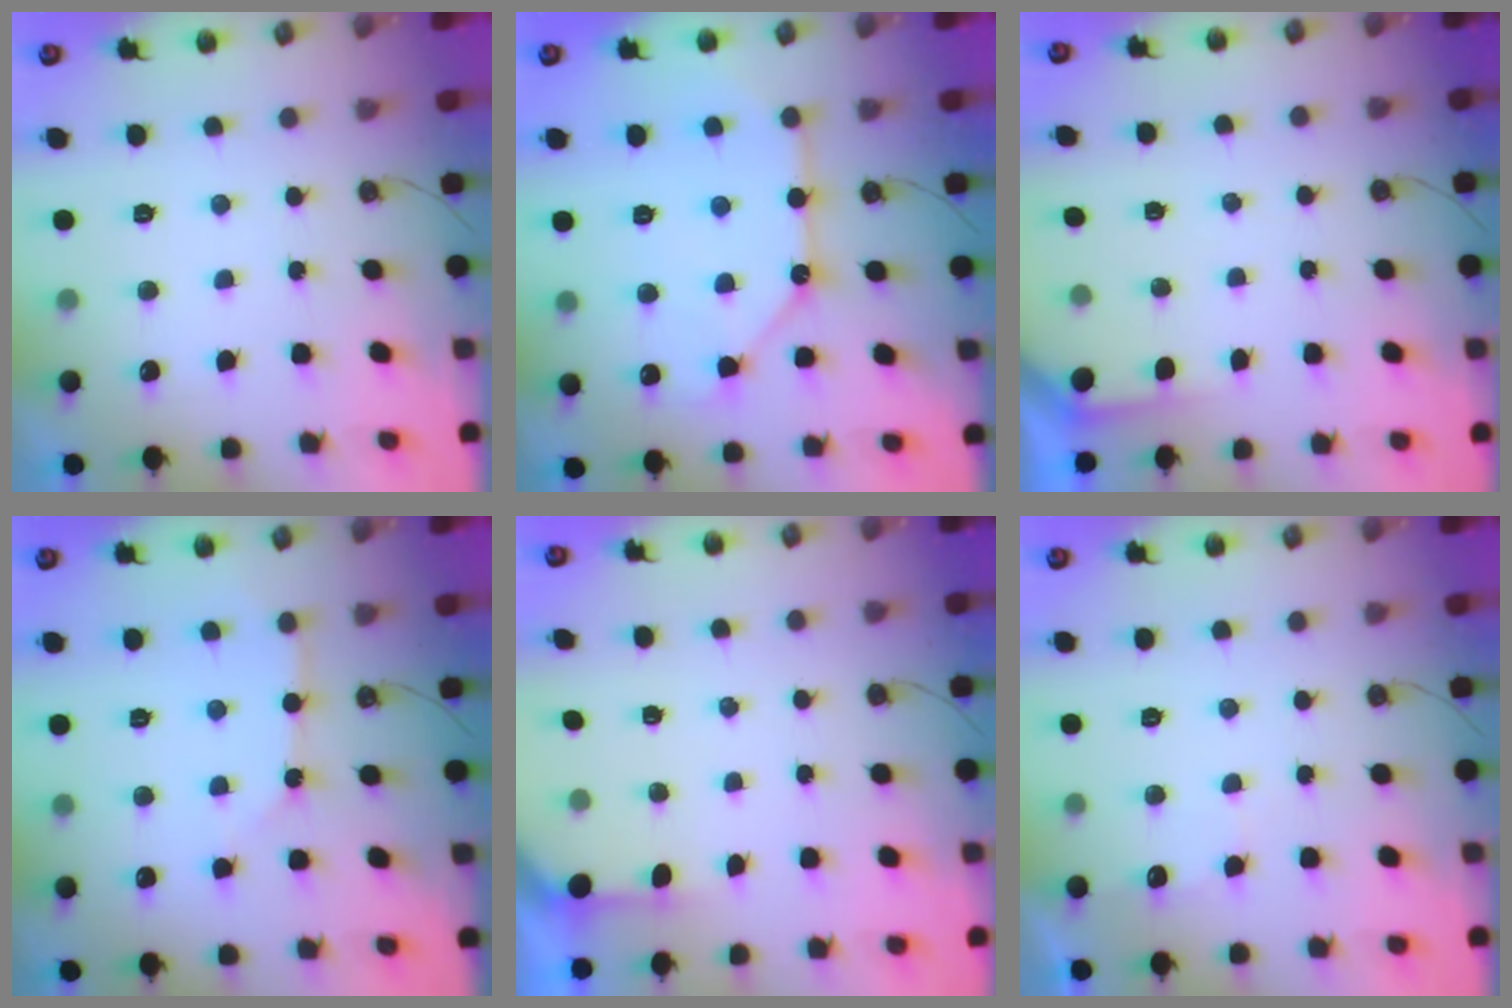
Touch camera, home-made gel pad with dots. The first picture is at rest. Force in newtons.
{"total": 12.9, "press": 12.9, "slide": 1.3}
{"total": 2.2, "press": 2.2, "slide": 0.3}
{"total": 2.7, "press": 2.7, "slide": 0.4}
{"total": 1.7, "press": 1.7, "slide": 0.2}
{"total": 3.3, "press": 3.2, "slide": 0.6}